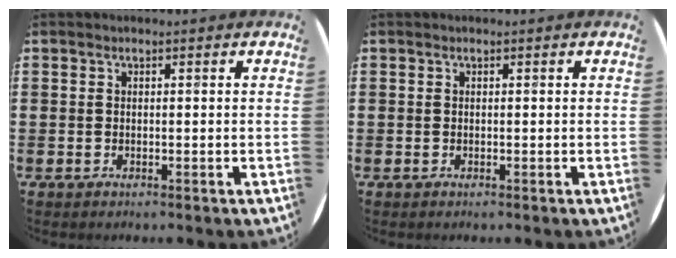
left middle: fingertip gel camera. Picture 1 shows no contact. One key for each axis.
{"total": 0.0}